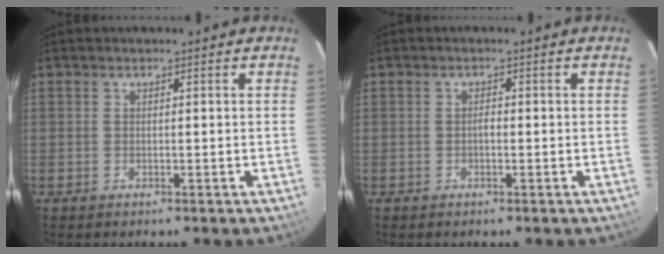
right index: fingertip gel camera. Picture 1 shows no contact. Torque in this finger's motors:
{"motor_torque": [0.46, -0.03, 0.17, 0.05]}